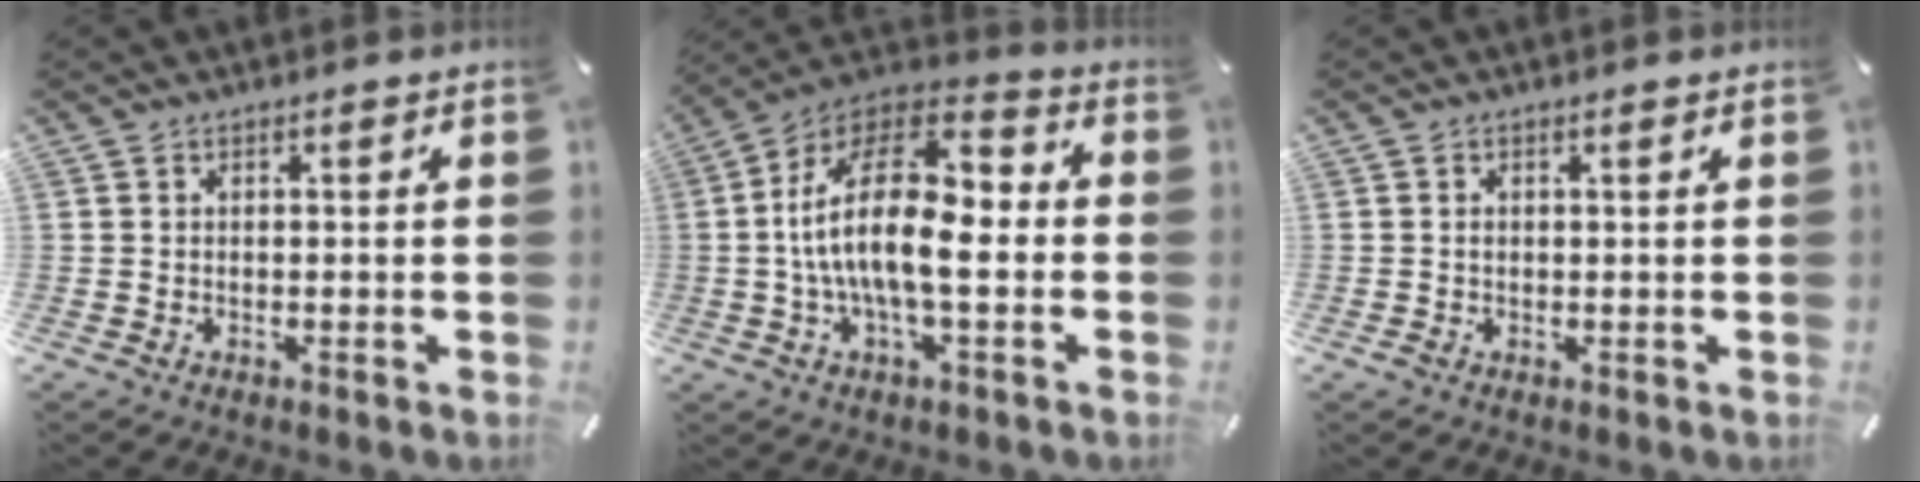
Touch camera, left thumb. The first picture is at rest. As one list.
[{"total": 18.0, "force": [-1.7, 8.6, 15.8], "torque": [-0.310, 0.002, -0.033]}, {"total": 1.0, "force": [0.0, 0.3, 0.9], "torque": [-0.017, 0.001, -0.001]}]